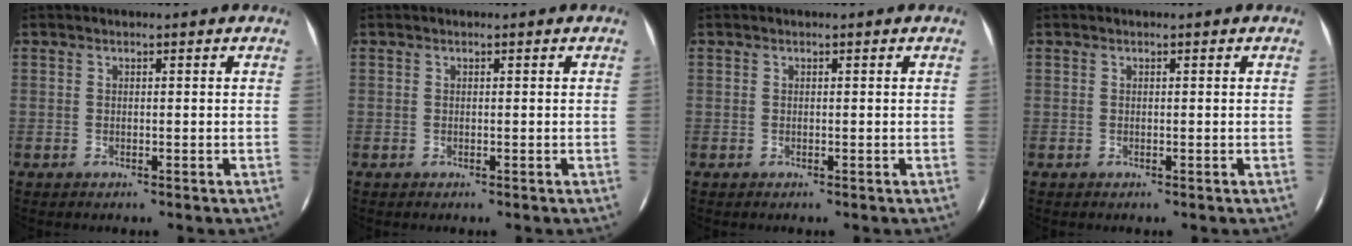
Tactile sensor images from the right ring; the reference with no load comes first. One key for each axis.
{"total": 0.0}
{"total": 0.0}
{"total": 0.0}